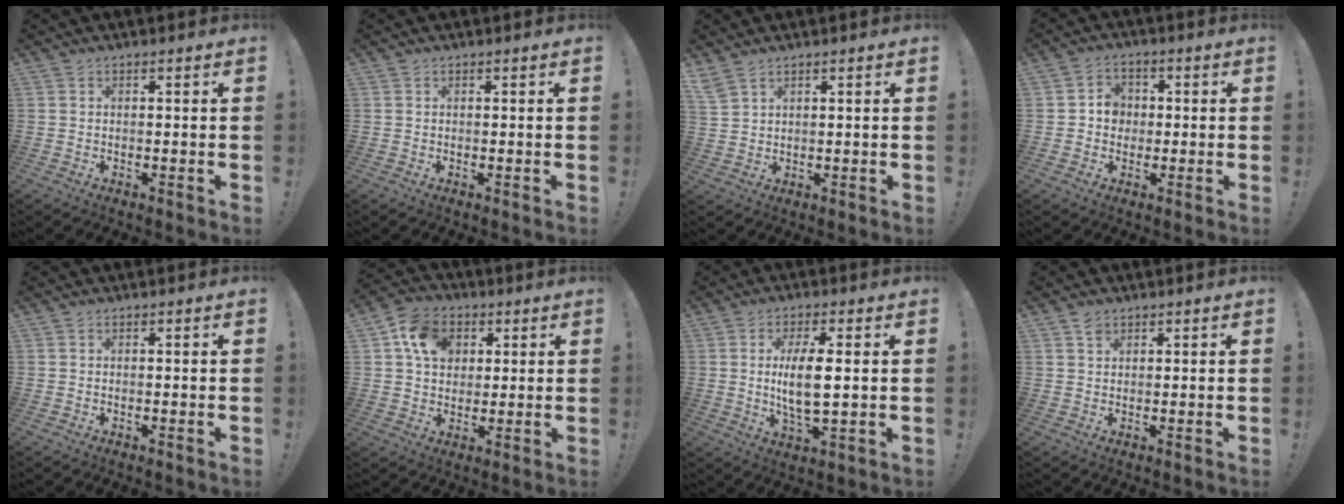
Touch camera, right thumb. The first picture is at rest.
{"total": 0.0}
{"total": 3.9, "force": [3.1, 1.4, 1.9], "torque": [-0.045, -0.009, 0.063]}
{"total": 5.5, "force": [-0.3, 5.0, 2.1], "torque": [-0.039, 0.013, -0.002]}
{"total": 0.0}
{"total": 12.1, "force": [4.1, 9.7, 6.0], "torque": [-0.093, -0.001, 0.082]}
{"total": 9.8, "force": [1.0, 3.3, 9.2], "torque": [-0.177, -0.014, 0.010]}
{"total": 1.9, "force": [1.4, 1.2, 0.7], "torque": [-0.005, -0.006, 0.024]}